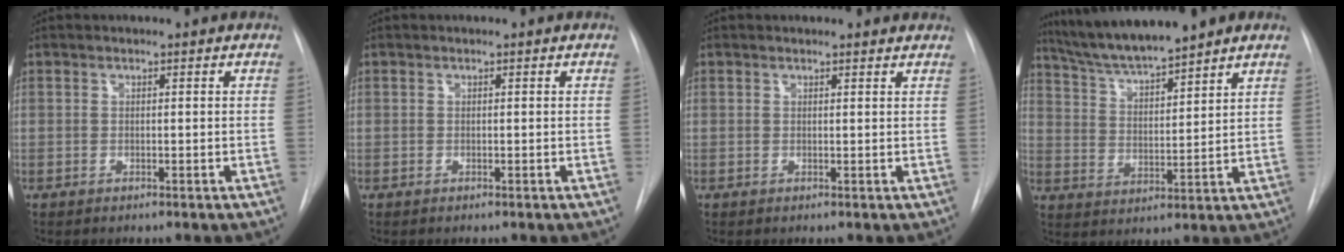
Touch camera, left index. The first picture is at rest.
{"total": 0.0}
{"total": 2.1, "force": [2.0, 0.5, 0.1], "torque": [-0.007, -0.003, 0.009]}
{"total": 10.1, "force": [8.9, 0.3, 4.8], "torque": [-0.087, 0.009, 0.166]}